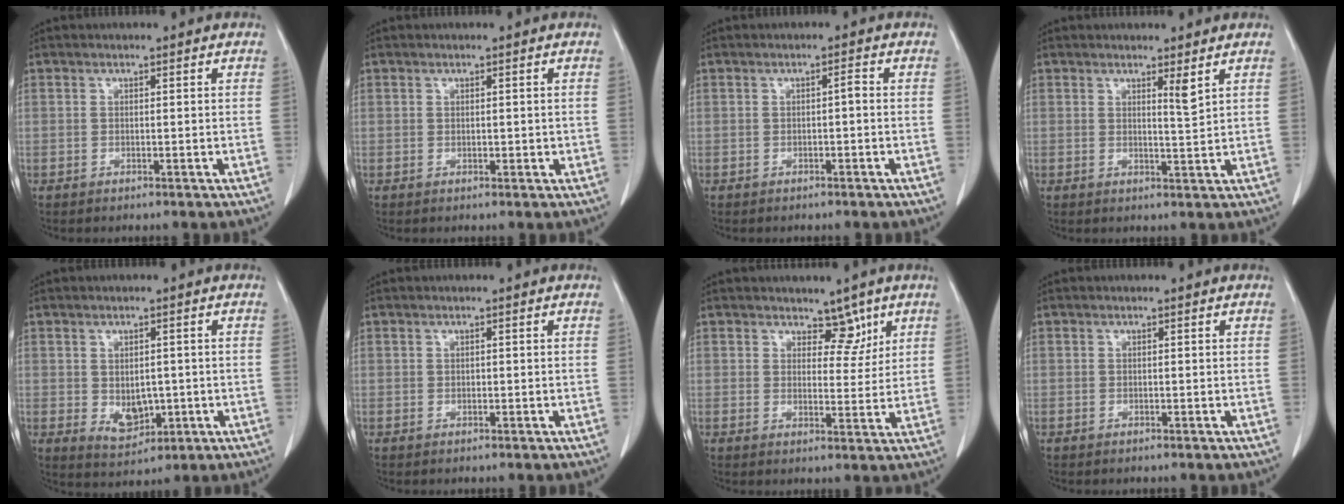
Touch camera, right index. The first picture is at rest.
{"total": 0.9, "force": [0.1, 0.7, 0.5], "torque": [-0.005, 0.000, 0.003]}
{"total": 1.0, "force": [-0.2, 0.2, 0.9], "torque": [-0.014, 0.002, -0.002]}
{"total": 2.3, "force": [1.6, 0.0, 1.7], "torque": [-0.030, -0.012, 0.027]}
{"total": 4.9, "force": [-0.5, 3.4, 3.5], "torque": [-0.055, -0.005, 0.010]}
{"total": 0.0}
{"total": 3.9, "force": [2.8, 2.3, 1.5], "torque": [-0.006, -0.005, 0.043]}
{"total": 0.0}